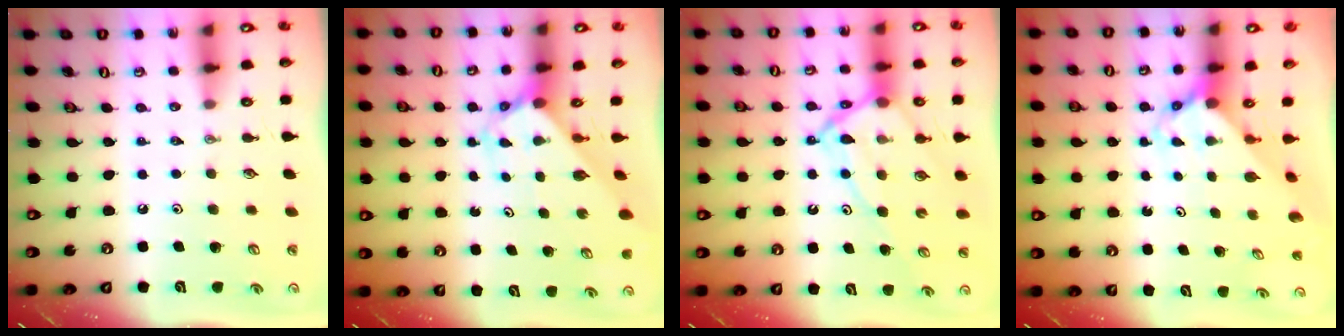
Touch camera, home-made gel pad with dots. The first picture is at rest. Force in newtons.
{"total": 2.5, "press": 2.5, "slide": 0.2}
{"total": 12.4, "press": 12.3, "slide": 1.4}
{"total": 3.6, "press": 3.6, "slide": 0.4}